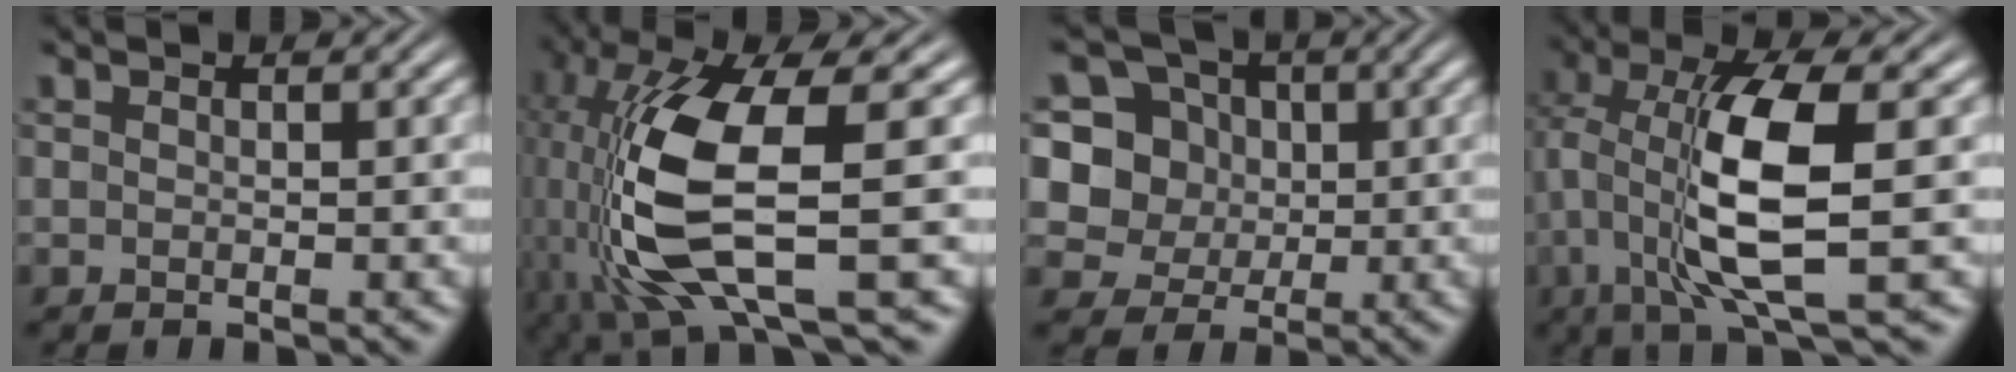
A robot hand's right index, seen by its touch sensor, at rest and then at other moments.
{"total": 11.9, "force": [-0.6, 5.2, 10.7], "torque": [-0.248, -0.029, 0.018]}
{"total": 14.4, "force": [0.1, 13.4, 5.4], "torque": [-0.160, -0.051, 0.002]}
{"total": 8.4, "force": [0.7, 2.4, 8.0], "torque": [-0.164, -0.012, 0.018]}